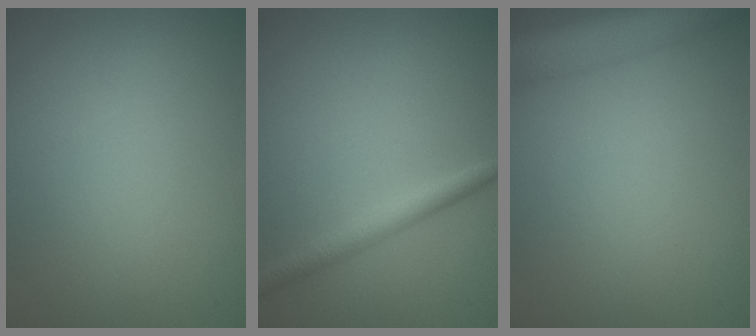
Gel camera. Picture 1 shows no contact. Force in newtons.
{"total": 2.2, "press": 2.2, "slide": 0.0}
{"total": 6.1, "press": 6.1, "slide": 0.3}